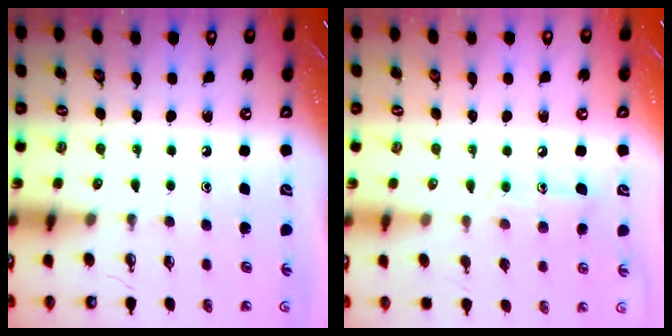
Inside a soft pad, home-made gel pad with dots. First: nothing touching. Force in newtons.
{"total": 10.3, "press": 10.3, "slide": 0.8}